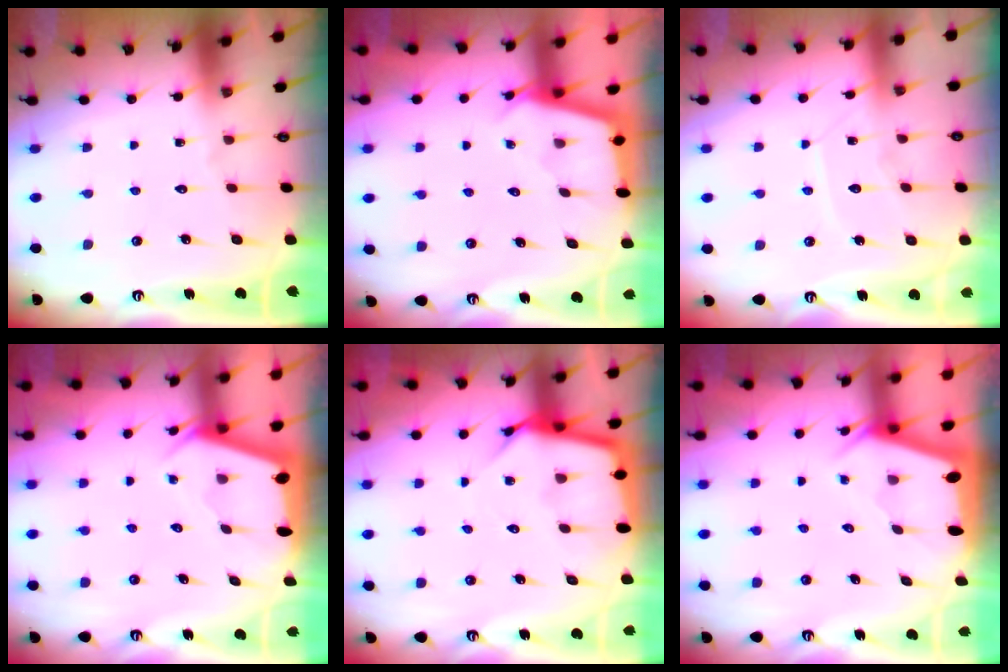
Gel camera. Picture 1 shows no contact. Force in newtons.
{"total": 2.9, "press": 2.9, "slide": 0.3}
{"total": 7.0, "press": 7.0, "slide": 0.5}
{"total": 2.3, "press": 2.3, "slide": 0.3}
{"total": 6.4, "press": 6.4, "slide": 0.6}
{"total": 2.1, "press": 2.1, "slide": 0.3}